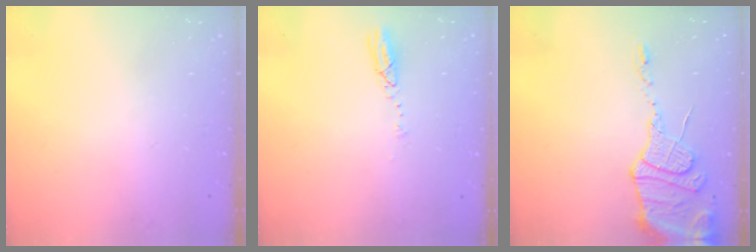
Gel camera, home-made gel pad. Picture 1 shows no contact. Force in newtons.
{"total": 3.7, "press": 3.7, "slide": 0.1}
{"total": 14.4, "press": 14.4, "slide": 1.4}